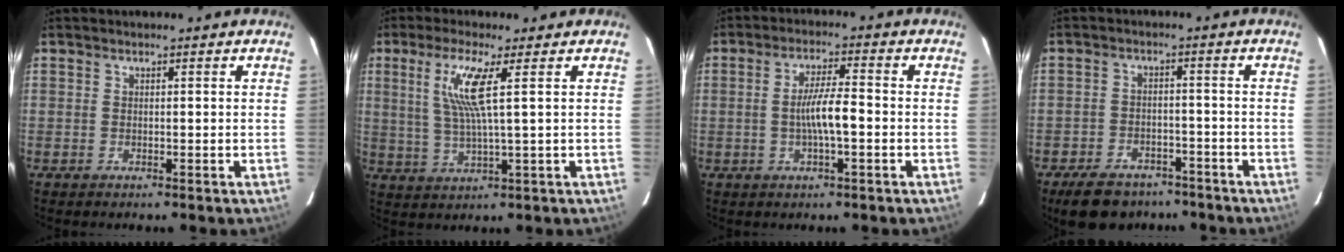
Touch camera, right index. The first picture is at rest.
{"total": 7.9, "force": [2.6, -0.2, 7.5], "torque": [-0.150, -0.004, 0.054]}
{"total": 6.2, "force": [-1.3, 0.7, 6.0], "torque": [-0.110, 0.002, -0.021]}
{"total": 12.3, "force": [-9.5, 6.2, 4.6], "torque": [-0.116, 0.009, -0.130]}